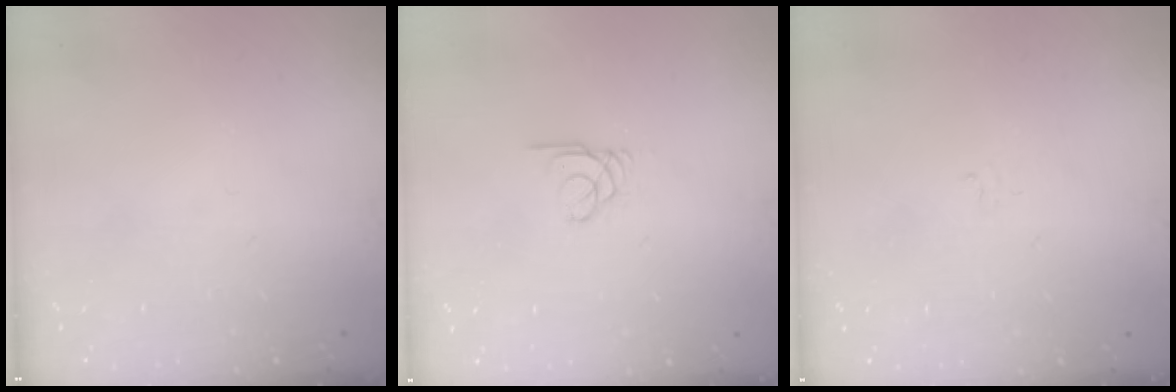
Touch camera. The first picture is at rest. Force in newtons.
{"total": 1.7, "press": 1.7, "slide": 0.2}
{"total": 1.2, "press": 1.2, "slide": 0.4}